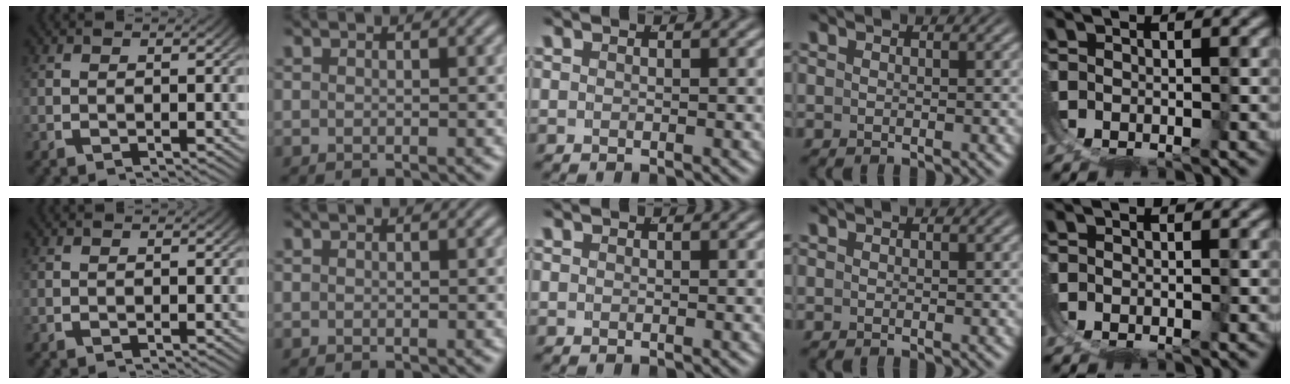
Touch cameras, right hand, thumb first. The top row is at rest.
{}